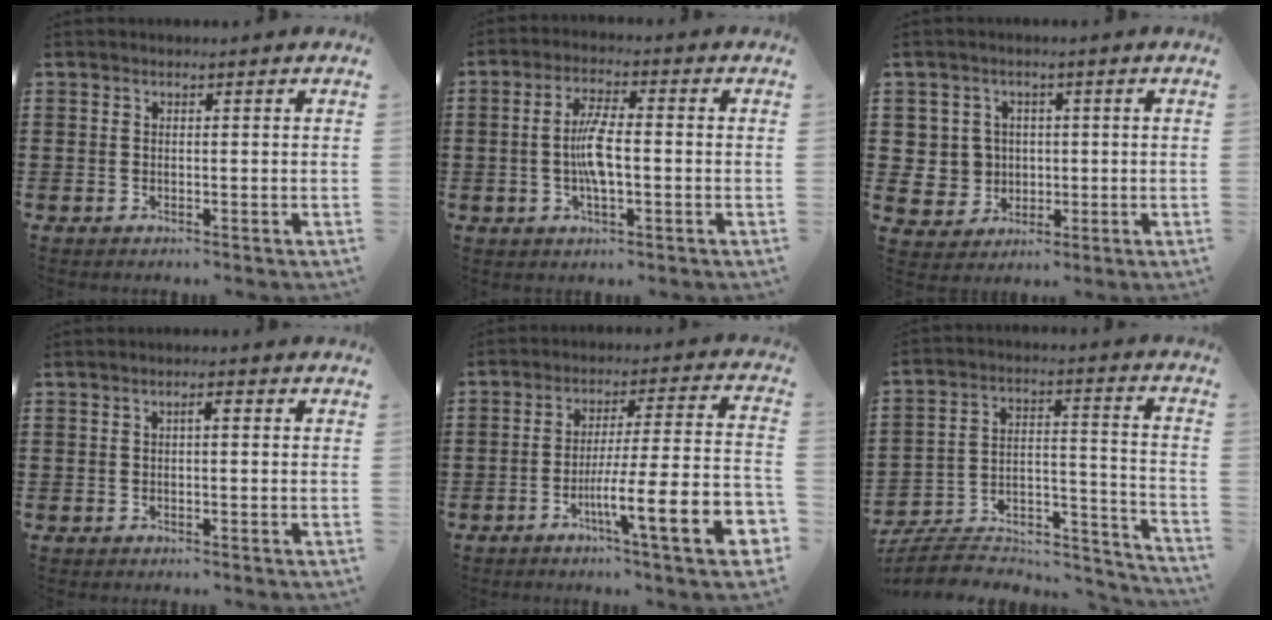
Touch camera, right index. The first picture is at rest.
{"total": 6.3, "force": [-0.7, 1.9, 6.0], "torque": [-0.128, -0.001, -0.021]}
{"total": 4.4, "force": [0.3, 4.4, 0.6], "torque": [-0.035, 0.014, 0.004]}
{"total": 1.3, "force": [0.0, 0.3, 1.2], "torque": [-0.024, 0.004, -0.001]}
{"total": 12.3, "force": [-5.3, 1.4, 11.0], "torque": [-0.191, -0.017, -0.096]}
{"total": 6.1, "force": [-5.2, 2.5, 2.0], "torque": [-0.036, 0.005, -0.101]}